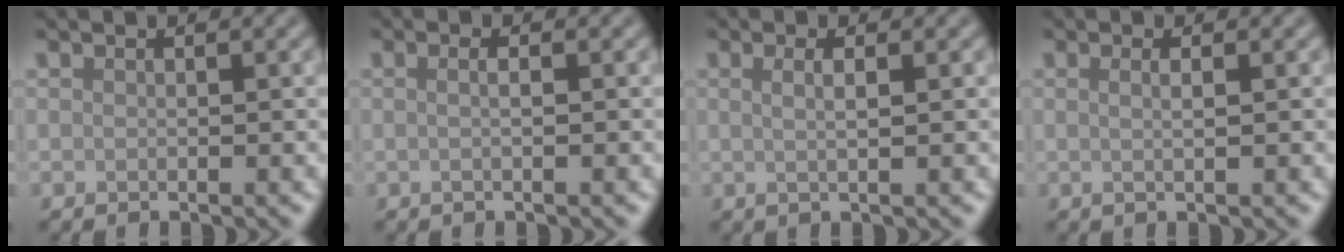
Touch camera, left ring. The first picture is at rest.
{"total": 1.8, "force": [0.3, 0.9, 1.6], "torque": [-0.006, -0.001, -0.012]}
{"total": 2.1, "force": [0.6, 0.8, 1.8], "torque": [-0.018, -0.003, -0.007]}
{"total": 1.7, "force": [0.4, 0.7, 1.5], "torque": [-0.011, -0.004, -0.008]}